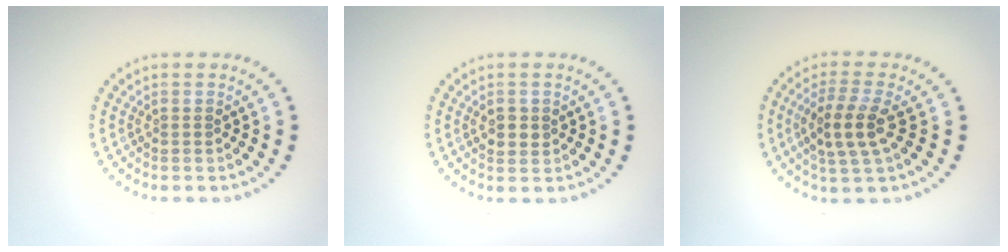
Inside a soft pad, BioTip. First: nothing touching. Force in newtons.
{"total": 1.6, "press": 1.6, "slide": 0.3}
{"total": 3.8, "press": 3.4, "slide": 1.7}